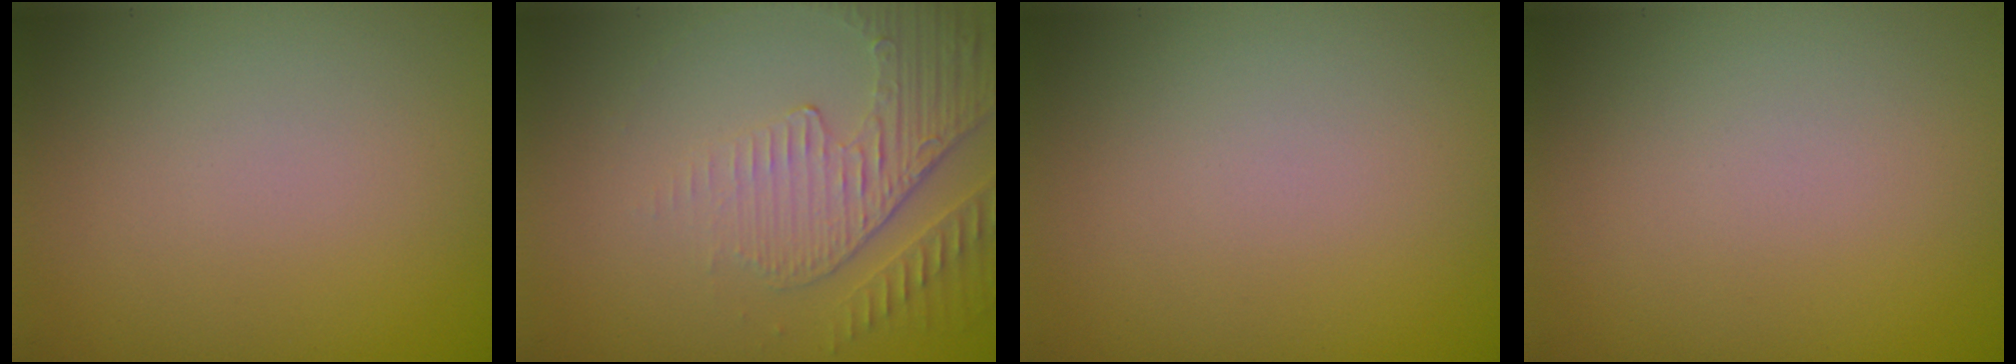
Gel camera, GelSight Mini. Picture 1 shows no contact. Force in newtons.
{"total": 5.0, "press": 3.4, "slide": 3.8}
{"total": 0.0}
{"total": 0.0}